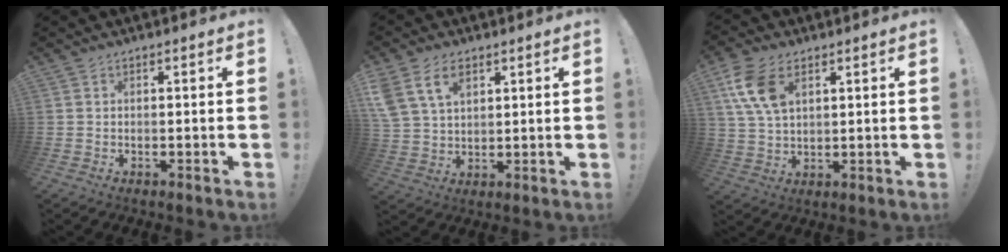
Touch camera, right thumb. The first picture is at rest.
{"total": 10.4, "force": [5.2, 6.8, 6.0], "torque": [-0.113, -0.012, 0.104]}
{"total": 11.1, "force": [4.7, 6.5, 7.7], "torque": [-0.158, -0.009, 0.090]}